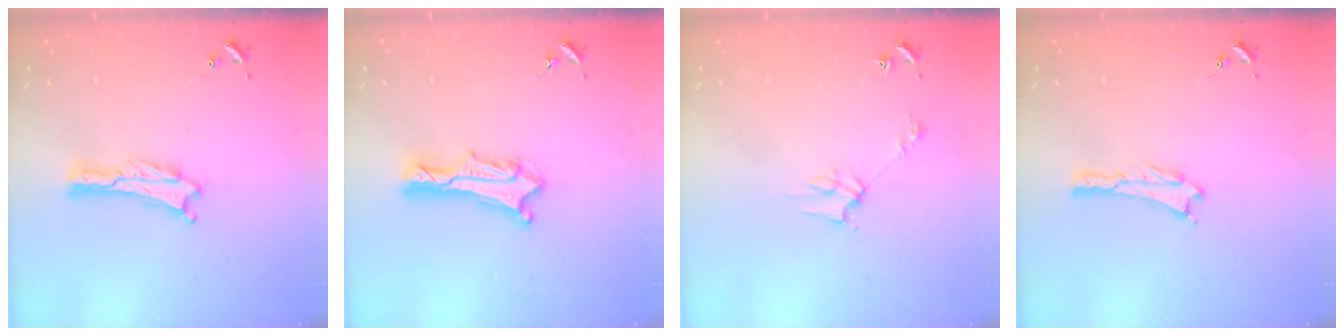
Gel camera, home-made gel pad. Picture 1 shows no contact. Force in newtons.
{"total": 3.0, "press": 3.0, "slide": 0.2}
{"total": 2.8, "press": 2.8, "slide": 0.2}
{"total": 0.5, "press": 0.5, "slide": 0.2}